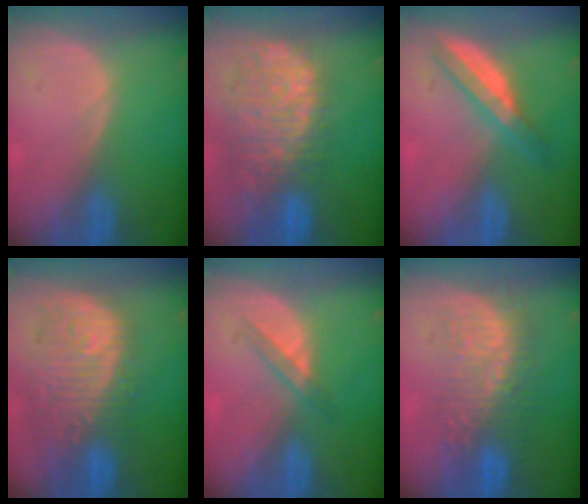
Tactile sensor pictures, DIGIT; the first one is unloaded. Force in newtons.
{"total": 12.0, "press": 9.9, "slide": 6.8}
{"total": 6.0, "press": 5.2, "slide": 3.0}
{"total": 11.9, "press": 10.7, "slide": 5.3}
{"total": 2.6, "press": 2.4, "slide": 1.0}
{"total": 8.8, "press": 8.6, "slide": 1.4}